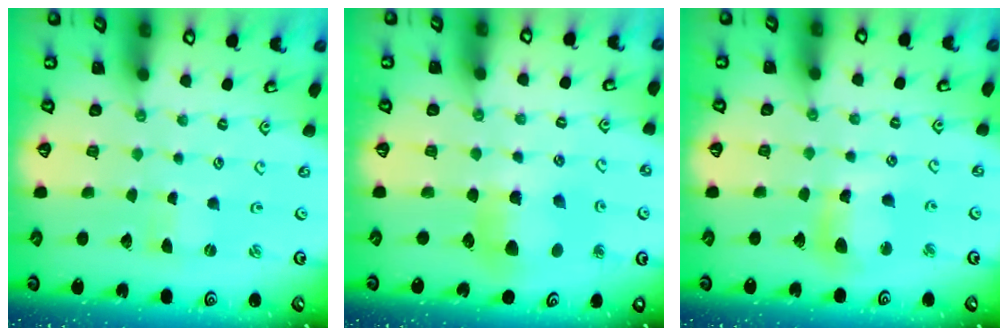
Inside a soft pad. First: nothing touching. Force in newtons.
{"total": 7.5, "press": 7.4, "slide": 1.1}
{"total": 10.0, "press": 9.9, "slide": 1.2}